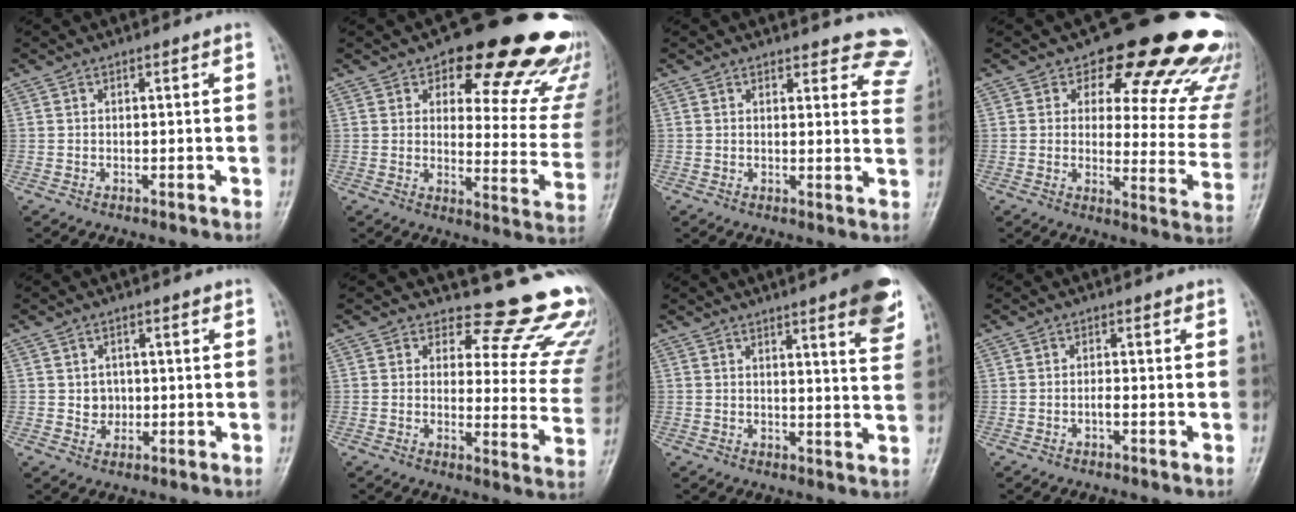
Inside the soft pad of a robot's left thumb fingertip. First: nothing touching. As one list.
[{"total": 22.8, "force": [16.0, 9.4, 13.2], "torque": [-0.103, -0.086, 0.187]}, {"total": 10.3, "force": [9.7, 3.2, 0.9], "torque": [0.050, -0.064, 0.071]}, {"total": 21.6, "force": [16.5, 9.0, 10.8], "torque": [-0.070, -0.094, 0.184]}, {"total": 2.9, "force": [0.2, 2.6, 1.1], "torque": [-0.002, 0.001, 0.005]}, {"total": 16.7, "force": [14.6, 6.0, 5.2], "torque": [-0.004, -0.136, 0.146]}, {"total": 9.9, "force": [5.9, 1.5, 7.8], "torque": [-0.081, -0.027, 0.067]}, {"total": 0.9, "force": [-0.3, 0.3, 0.8], "torque": [-0.013, 0.001, -0.008]}]